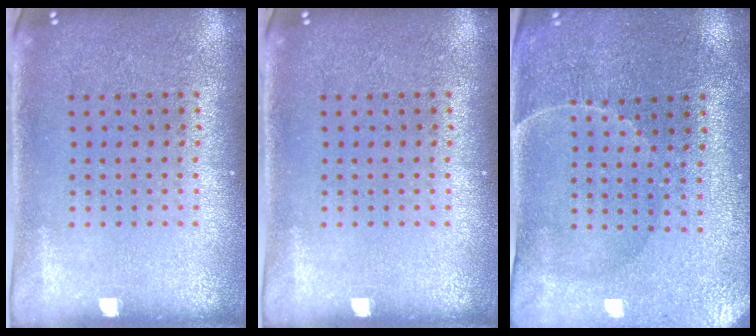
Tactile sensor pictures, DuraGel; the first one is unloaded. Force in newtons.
{"total": 0.0}
{"total": 0.6, "press": 0.5, "slide": 0.4}